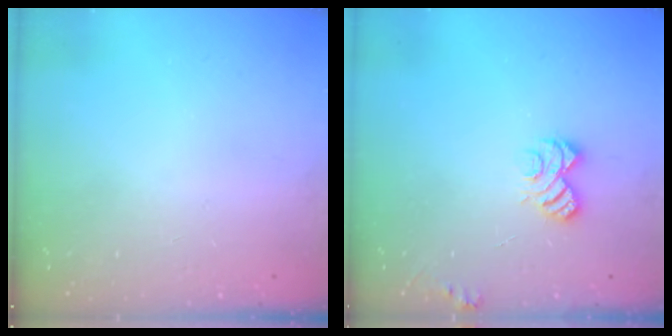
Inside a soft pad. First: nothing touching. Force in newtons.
{"total": 5.6, "press": 5.6, "slide": 0.4}